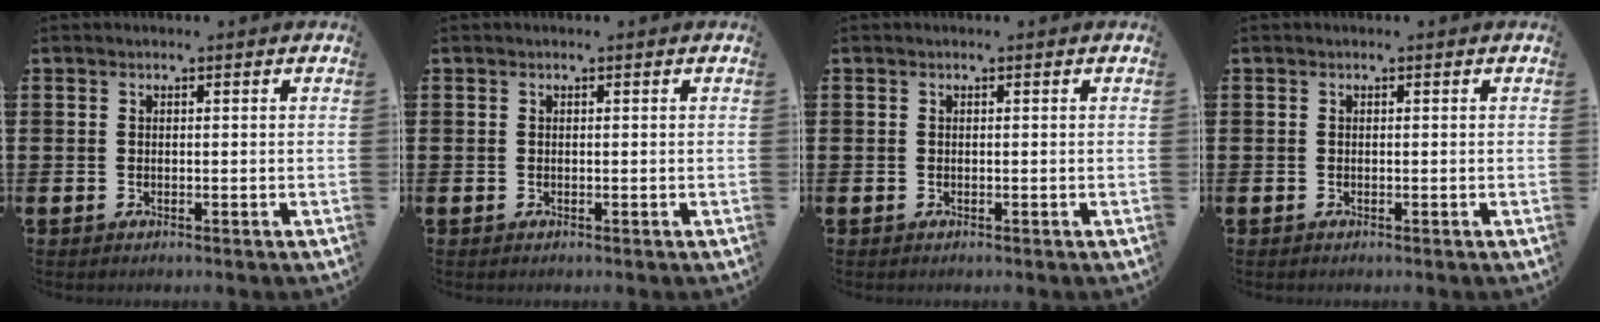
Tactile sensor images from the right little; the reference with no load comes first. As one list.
[{"total": 0.0}, {"total": 0.0}, {"total": 0.0}]